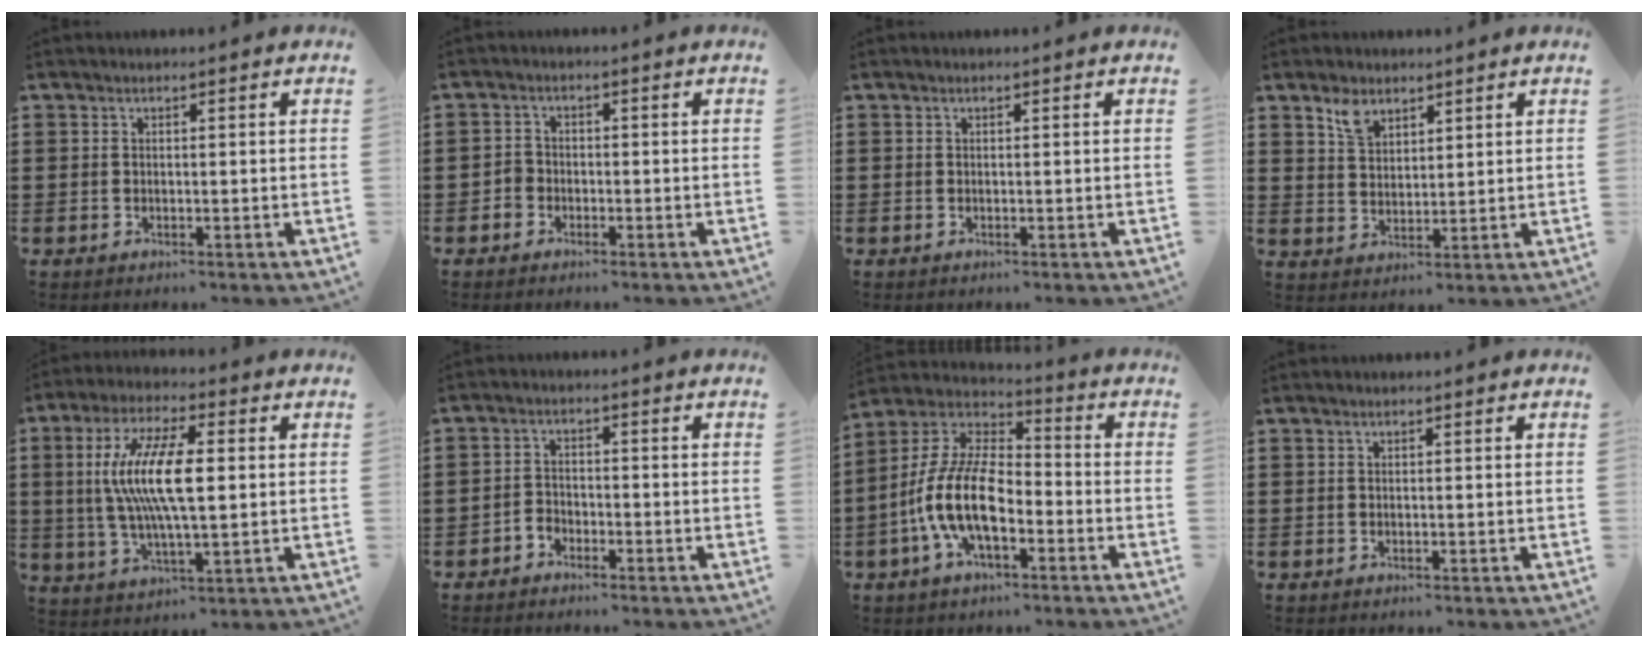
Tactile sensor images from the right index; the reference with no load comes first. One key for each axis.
{"total": 2.0, "fx": -1.1, "fy": 1.7, "fz": 0.4, "tx": -0.013, "ty": 0.004, "tz": -0.024}
{"total": 0.0}
{"total": 4.1, "fx": 3.0, "fy": 2.3, "fz": 1.8, "tx": -0.037, "ty": 0.002, "tz": 0.055}
{"total": 11.4, "fx": 1.0, "fy": 3.6, "fz": 10.8, "tx": -0.226, "ty": 0.000, "tz": 0.012}
{"total": 2.4, "fx": -2.1, "fy": 1.1, "fz": -0.1, "tx": -0.007, "ty": 0.003, "tz": -0.045}
{"total": 12.4, "fx": -4.6, "fy": 5.6, "fz": 10.0, "tx": -0.245, "ty": -0.002, "tz": -0.095}
{"total": 0.0}